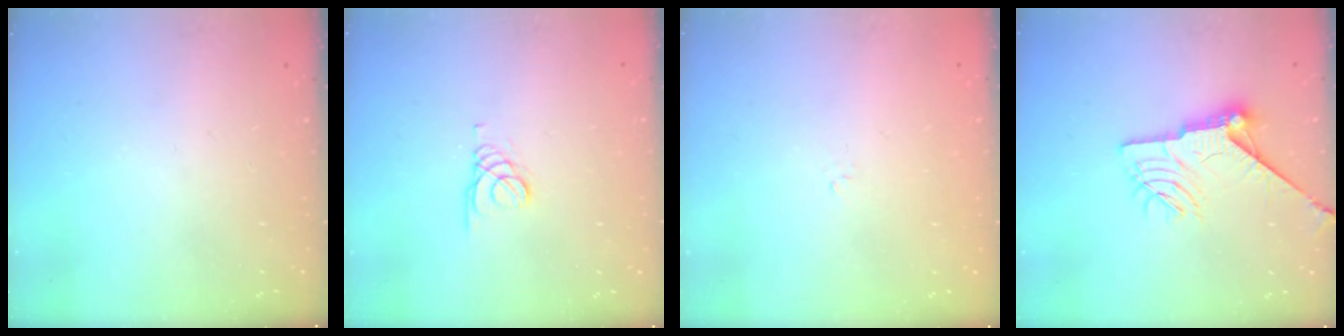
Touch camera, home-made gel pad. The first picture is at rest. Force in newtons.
{"total": 1.6, "press": 1.5, "slide": 0.2}
{"total": 1.2, "press": 1.2, "slide": 0.4}
{"total": 12.8, "press": 12.7, "slide": 1.3}